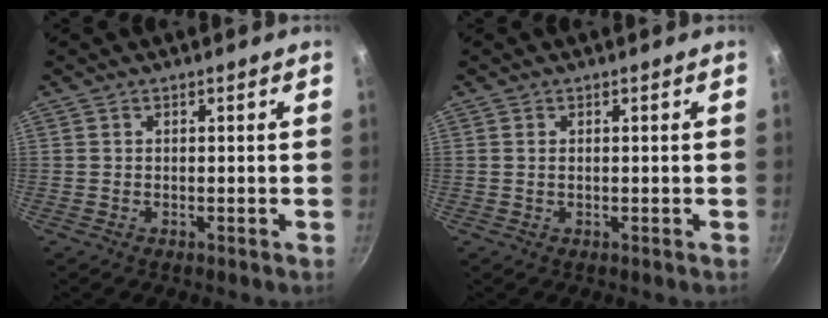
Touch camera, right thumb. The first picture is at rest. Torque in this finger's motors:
{"motor_torque": [-0.18, 0.08, -0.35, -0.03, -0.02]}